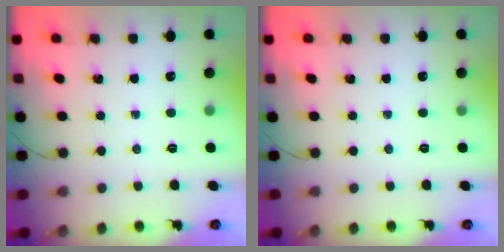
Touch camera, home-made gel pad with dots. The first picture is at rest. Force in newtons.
{"total": 0.0}